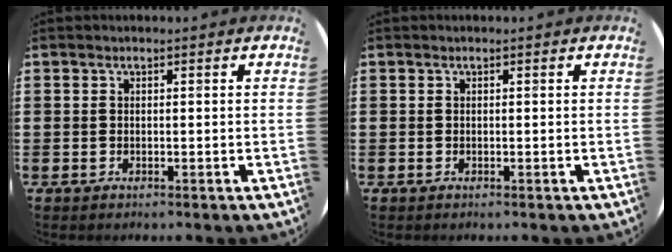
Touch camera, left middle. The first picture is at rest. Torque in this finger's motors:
{"motor_torque": [0.00, 0.00, 0.01, 0.01]}